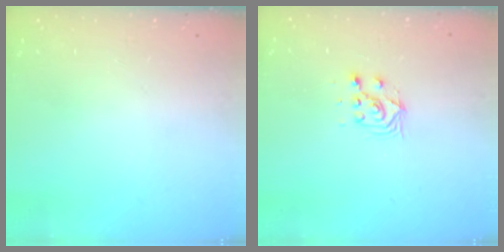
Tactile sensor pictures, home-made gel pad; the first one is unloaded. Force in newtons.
{"total": 7.0, "press": 7.0, "slide": 0.7}